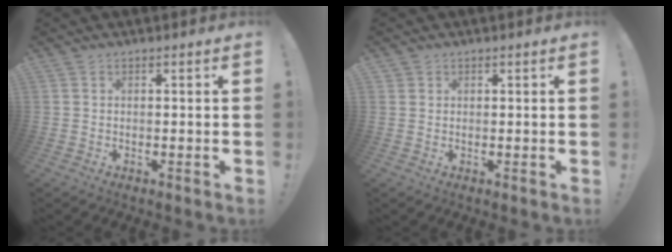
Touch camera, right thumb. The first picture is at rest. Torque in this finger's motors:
{"motor_torque": [-0.21, -0.02, -0.08, 0.10, 0.00]}